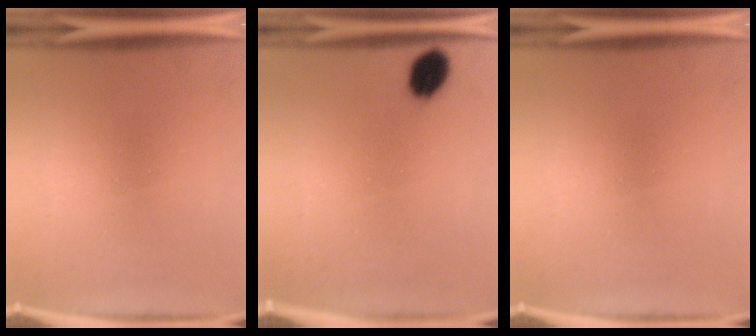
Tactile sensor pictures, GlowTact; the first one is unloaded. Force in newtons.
{"total": 5.0}
{"total": 0.0}